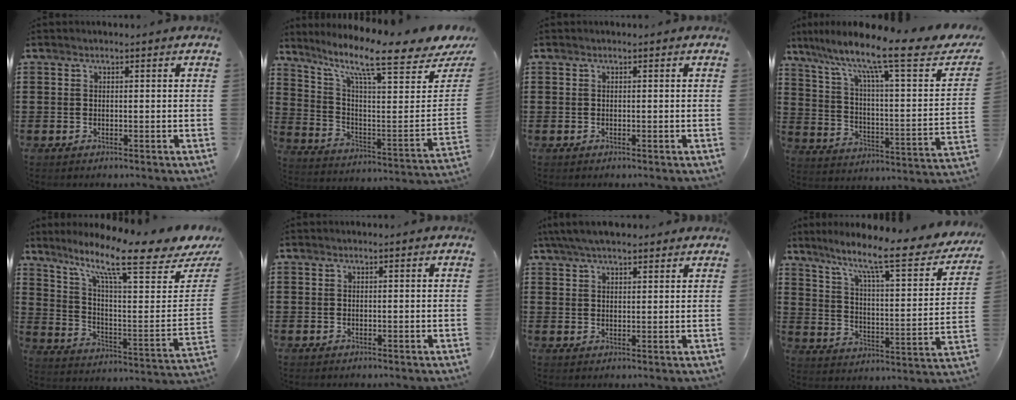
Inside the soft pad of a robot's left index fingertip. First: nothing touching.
{"total": 11.1, "force": [8.4, 1.0, 7.3], "torque": [-0.151, -0.072, 0.130]}
{"total": 0.0}
{"total": 11.8, "force": [8.5, 1.1, 8.1], "torque": [-0.162, -0.058, 0.128]}
{"total": 12.9, "force": [9.2, 1.9, 8.9], "torque": [-0.172, -0.069, 0.146]}
{"total": 0.0}
{"total": 4.9, "force": [4.2, 1.1, 2.3], "torque": [-0.055, -0.002, 0.079]}
{"total": 11.3, "force": [8.8, 0.7, 7.0], "torque": [-0.143, -0.066, 0.136]}